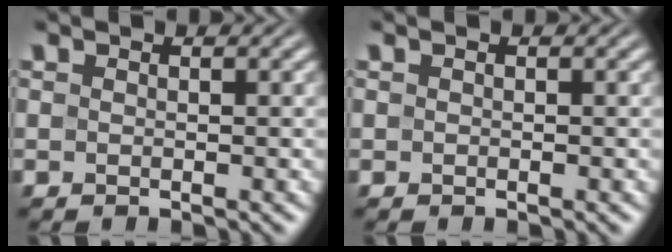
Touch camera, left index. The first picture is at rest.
{"total": 0.0}